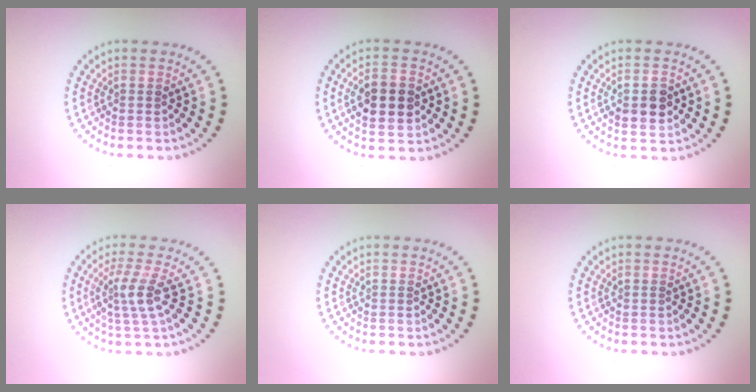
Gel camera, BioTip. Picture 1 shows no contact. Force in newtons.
{"total": 4.5, "press": 4.5, "slide": 0.2}
{"total": 2.9, "press": 2.9, "slide": 0.3}
{"total": 2.8, "press": 2.1, "slide": 1.8}
{"total": 0.0}
{"total": 0.0}